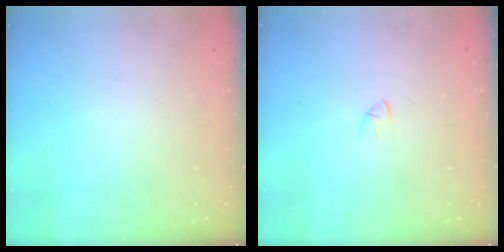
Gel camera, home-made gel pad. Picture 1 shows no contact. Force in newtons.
{"total": 1.2, "press": 1.1, "slide": 0.3}